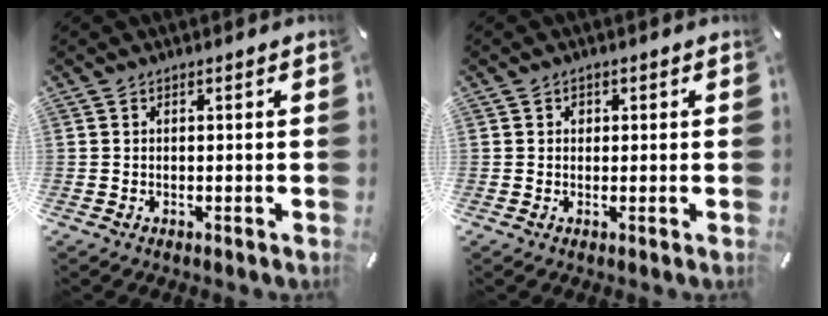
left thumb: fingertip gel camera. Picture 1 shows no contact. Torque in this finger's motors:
{"motor_torque": [0.07, 0.24, 0.00, -0.12, 0.03]}